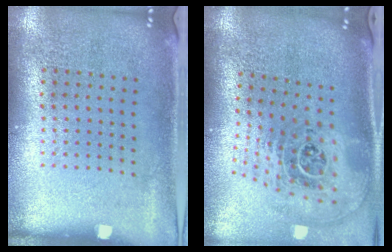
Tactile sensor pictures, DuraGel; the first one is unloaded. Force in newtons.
{"total": 2.9, "press": 2.0, "slide": 2.1}